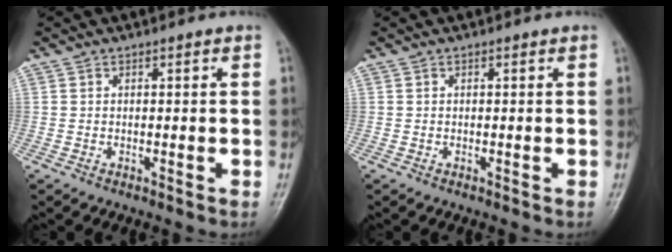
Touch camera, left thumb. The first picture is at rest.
{"total": 0.0}